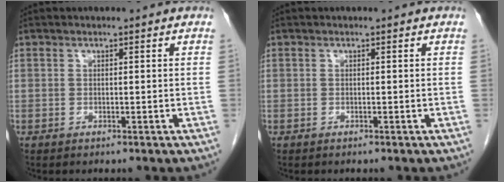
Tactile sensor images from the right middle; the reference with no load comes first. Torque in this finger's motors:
{"motor_torque": [-0.24, 0.07, -0.07, -0.01]}